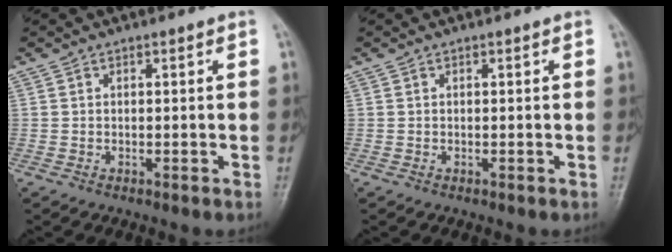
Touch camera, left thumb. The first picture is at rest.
{"total": 0.0}